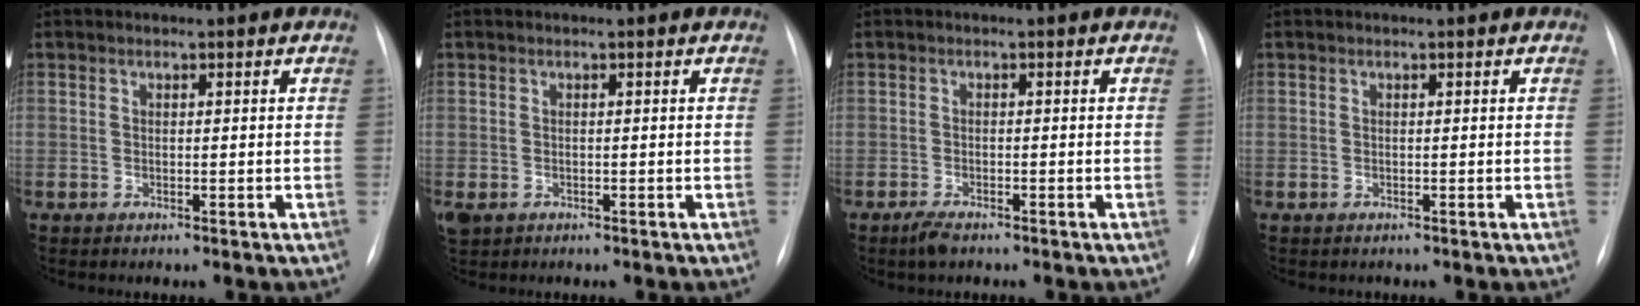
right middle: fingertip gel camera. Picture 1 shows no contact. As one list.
[{"total": 1.8, "force": [-0.7, 1.3, 1.0], "torque": [-0.022, -0.001, -0.003]}, {"total": 2.1, "force": [-1.6, 0.6, 1.2], "torque": [-0.033, -0.005, -0.027]}, {"total": 0.0}]